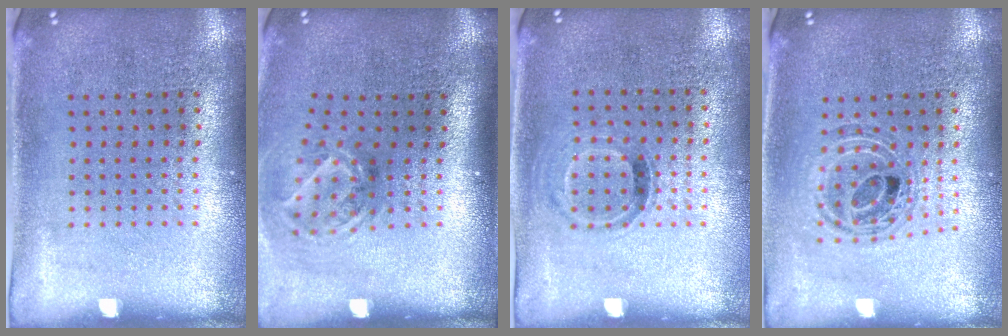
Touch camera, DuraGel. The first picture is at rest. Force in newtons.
{"total": 1.9, "press": 1.3, "slide": 1.5}
{"total": 0.8, "press": 0.7, "slide": 0.4}
{"total": 0.8, "press": 0.8, "slide": 0.1}